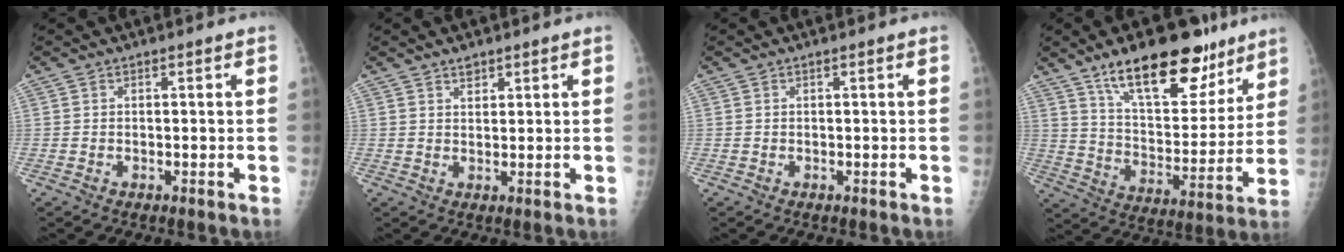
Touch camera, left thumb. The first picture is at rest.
{"total": 2.1, "force": [1.6, 1.1, 0.8], "torque": [-0.002, -0.010, 0.025]}
{"total": 0.0}
{"total": 21.5, "force": [14.2, 9.2, 13.3], "torque": [-0.154, -0.065, 0.233]}